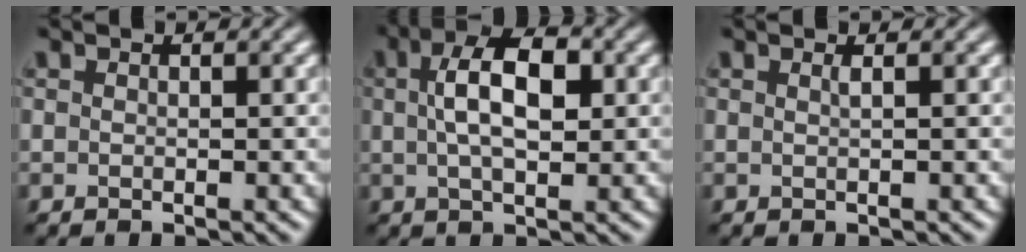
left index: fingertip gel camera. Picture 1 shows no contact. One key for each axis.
{"total": 6.2, "fx": 1.0, "fy": 3.0, "fz": 5.3, "tx": -0.095, "ty": 0.011, "tz": 0.015}
{"total": 0.6, "fx": 0.2, "fy": 0.2, "fz": 0.5, "tx": -0.004, "ty": 0.001, "tz": 0.003}